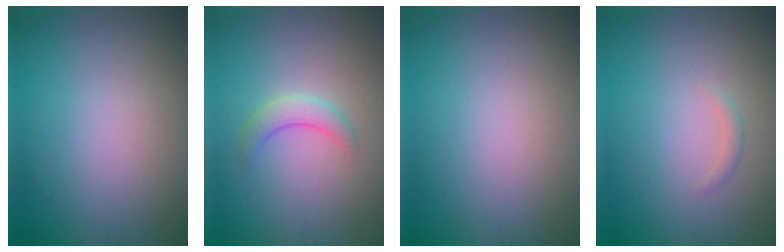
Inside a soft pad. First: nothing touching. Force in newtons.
{"total": 2.0, "press": 2.0, "slide": 0.1}
{"total": 0.0}
{"total": 0.7, "press": 0.7, "slide": 0.0}